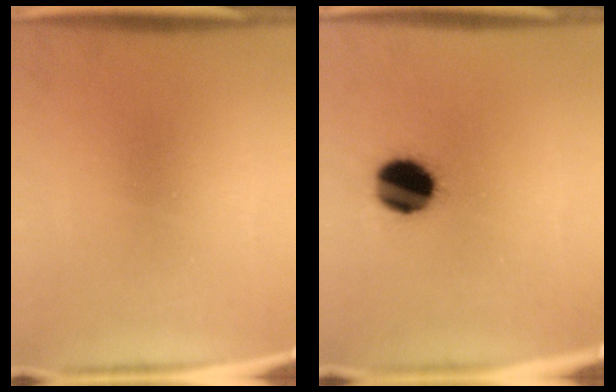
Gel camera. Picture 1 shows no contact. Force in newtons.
{"total": 12.7}